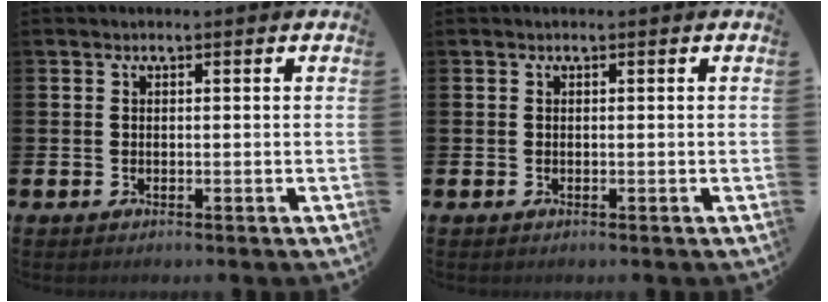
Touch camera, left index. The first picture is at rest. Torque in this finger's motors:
{"motor_torque": [0.00, 0.00, 0.04, 0.00]}